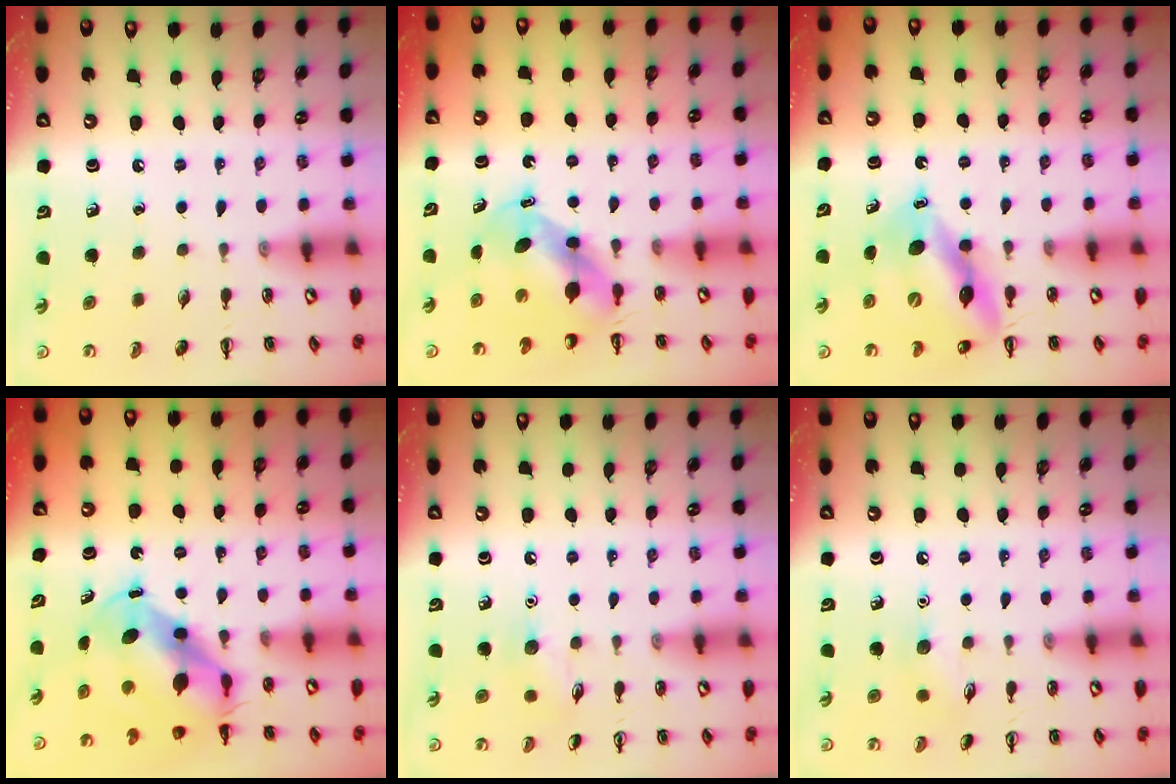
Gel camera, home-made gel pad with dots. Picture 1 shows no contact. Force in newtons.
{"total": 5.1, "press": 5.0, "slide": 0.9}
{"total": 12.8, "press": 12.4, "slide": 3.4}
{"total": 7.3, "press": 7.1, "slide": 2.0}
{"total": 6.7, "press": 6.5, "slide": 1.4}
{"total": 6.2, "press": 6.1, "slide": 1.4}